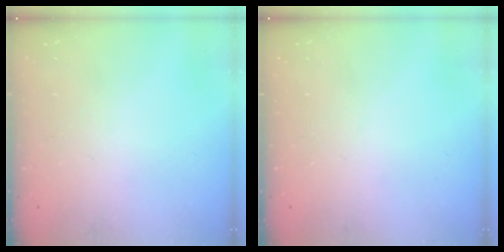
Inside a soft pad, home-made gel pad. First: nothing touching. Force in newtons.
{"total": 0.0}